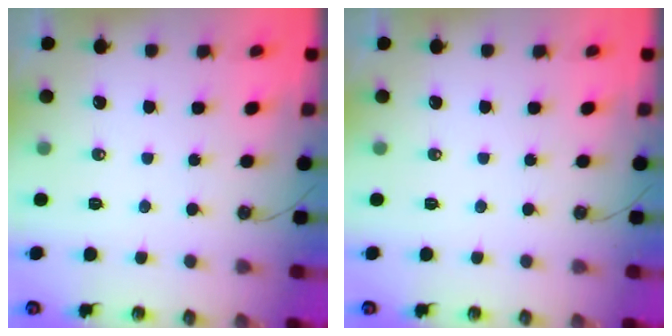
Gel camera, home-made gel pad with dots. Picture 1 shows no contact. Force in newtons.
{"total": 0.0}